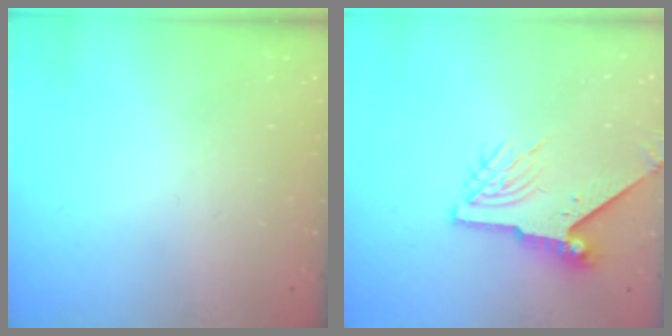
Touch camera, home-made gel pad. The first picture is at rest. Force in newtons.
{"total": 9.0, "press": 9.0, "slide": 0.8}